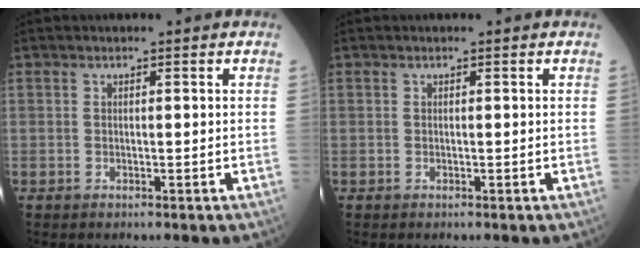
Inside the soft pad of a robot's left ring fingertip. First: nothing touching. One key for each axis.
{"total": 0.0}